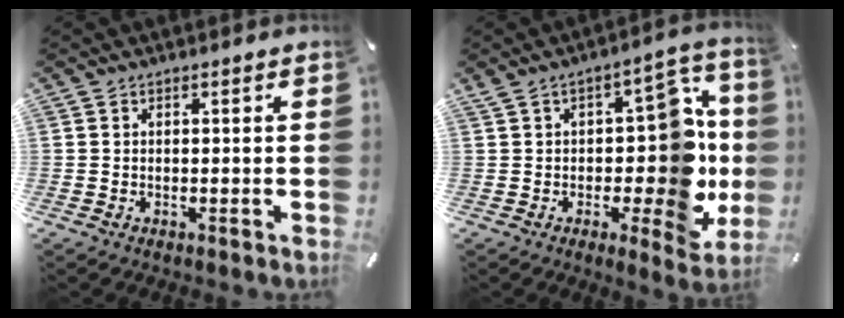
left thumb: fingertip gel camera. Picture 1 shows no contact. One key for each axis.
{"total": 20.5, "fx": -1.0, "fy": 10.7, "fz": 17.5, "tx": -0.205, "ty": 0.005, "tz": -0.011}